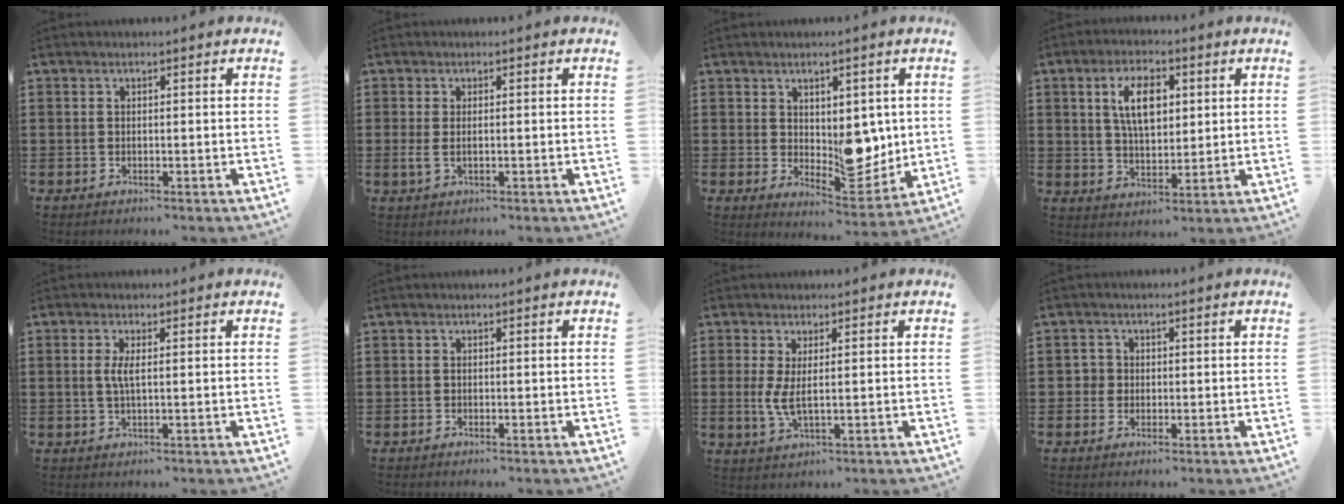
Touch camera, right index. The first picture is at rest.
{"total": 1.4, "force": [-0.2, 0.6, 1.2], "torque": [-0.042, -0.005, -0.009]}
{"total": 8.1, "force": [0.9, 5.2, 6.1], "torque": [-0.080, 0.003, 0.022]}
{"total": 7.3, "force": [2.1, 3.6, 6.0], "torque": [-0.120, 0.011, 0.033]}
{"total": 2.5, "force": [0.2, 0.3, 2.4], "torque": [-0.056, -0.006, 0.001]}
{"total": 0.0}
{"total": 3.1, "force": [0.4, 0.5, 3.0], "torque": [-0.074, -0.007, 0.003]}
{"total": 1.9, "force": [-0.1, 1.8, 0.6], "torque": [-0.018, 0.007, -0.003]}